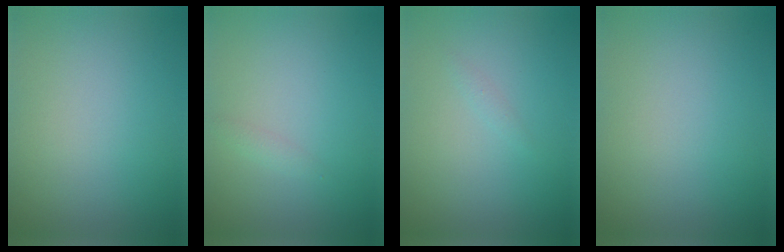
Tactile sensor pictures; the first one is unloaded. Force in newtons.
{"total": 0.7, "press": 0.7, "slide": 0.0}
{"total": 0.5, "press": 0.5, "slide": 0.0}
{"total": 0.0}